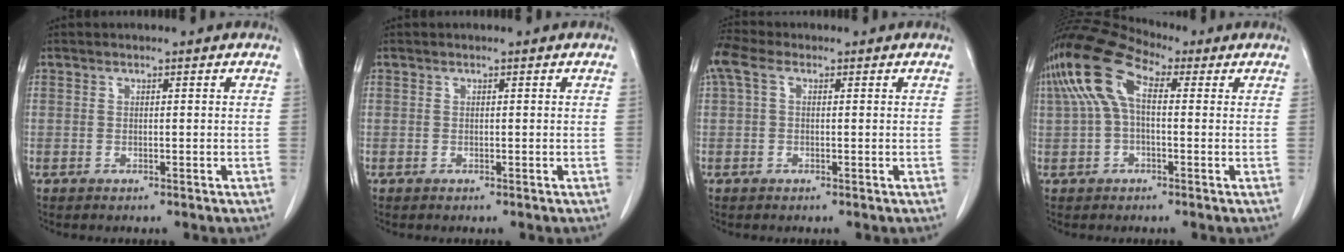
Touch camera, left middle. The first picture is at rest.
{"total": 0.0}
{"total": 4.6, "force": [1.7, 2.6, 3.4], "torque": [-0.090, 0.033, 0.032]}
{"total": 9.7, "force": [2.6, 4.6, 8.1], "torque": [-0.179, 0.056, 0.041]}